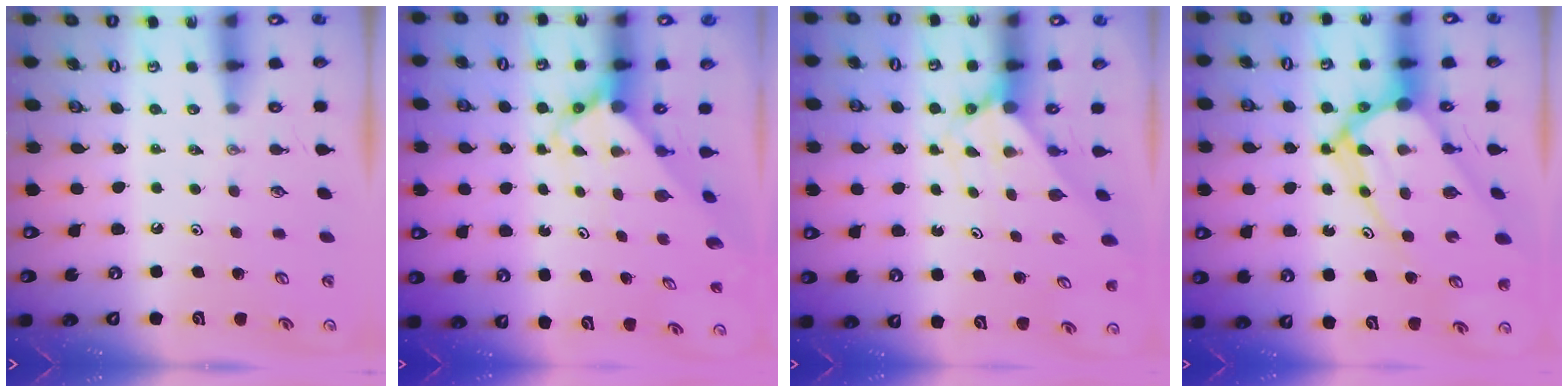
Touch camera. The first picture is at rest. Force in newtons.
{"total": 3.6, "press": 3.6, "slide": 0.2}
{"total": 1.9, "press": 1.9, "slide": 0.2}
{"total": 14.4, "press": 14.4, "slide": 1.4}